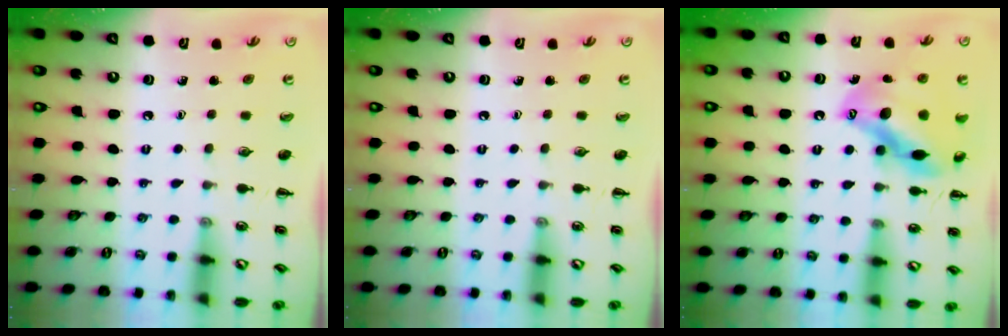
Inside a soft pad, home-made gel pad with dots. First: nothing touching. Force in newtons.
{"total": 0.0}
{"total": 17.2, "press": 17.0, "slide": 2.3}